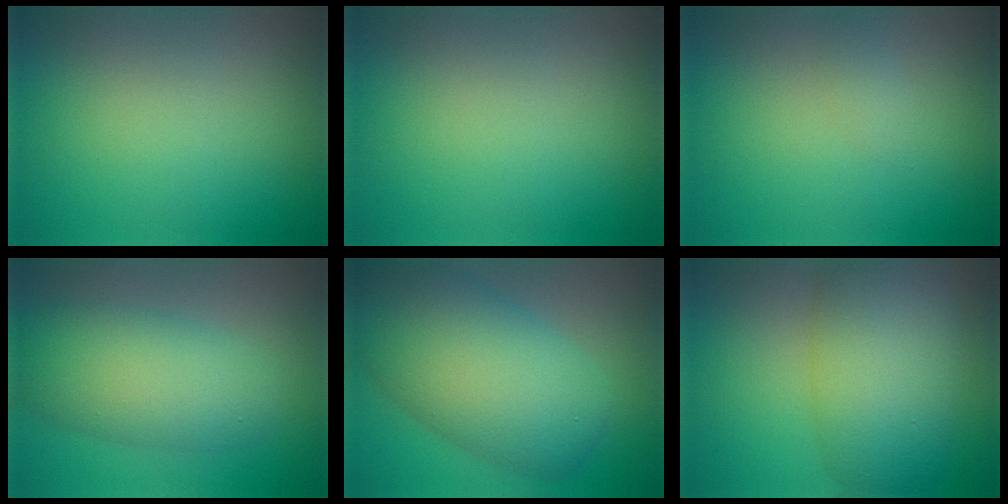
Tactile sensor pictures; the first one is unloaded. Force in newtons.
{"total": 0.0}
{"total": 0.8, "press": 0.8, "slide": 0.0}
{"total": 6.1, "press": 6.1, "slide": 0.1}
{"total": 9.5, "press": 9.5, "slide": 0.1}
{"total": 8.7, "press": 8.7, "slide": 0.5}